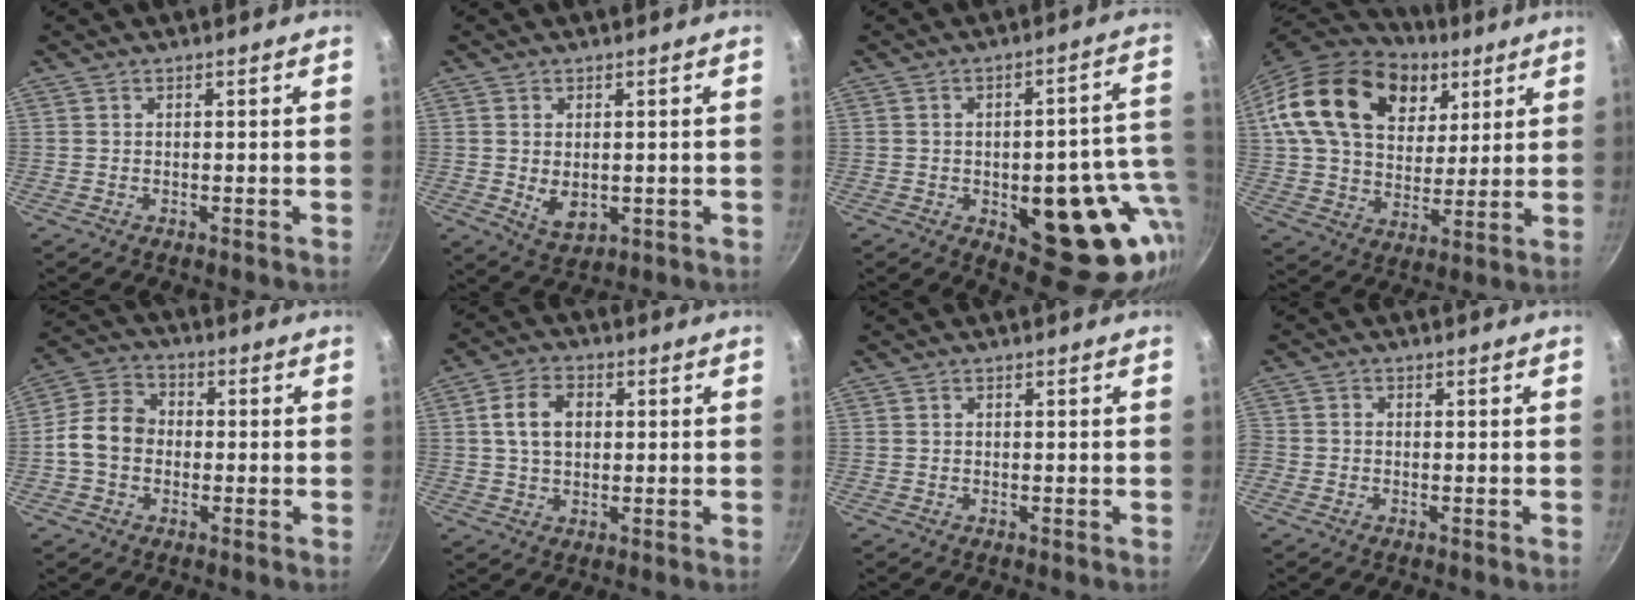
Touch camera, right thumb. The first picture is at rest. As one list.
[{"total": 5.4, "force": [-0.1, 3.6, 4.0], "torque": [-0.062, -0.013, 0.009]}, {"total": 20.3, "force": [-3.6, 9.5, 17.6], "torque": [-0.156, 0.001, -0.038]}, {"total": 25.0, "force": [10.4, 17.3, 14.8], "torque": [-0.238, -0.008, 0.181]}, {"total": 9.1, "force": [-1.0, 7.3, 5.4], "torque": [-0.075, 0.026, -0.038]}, {"total": 7.7, "force": [1.2, 5.4, 5.3], "torque": [-0.080, 0.011, 0.017]}, {"total": 0.0}, {"total": 1.9, "force": [-0.9, 1.5, 0.7], "torque": [-0.016, 0.005, -0.024]}]